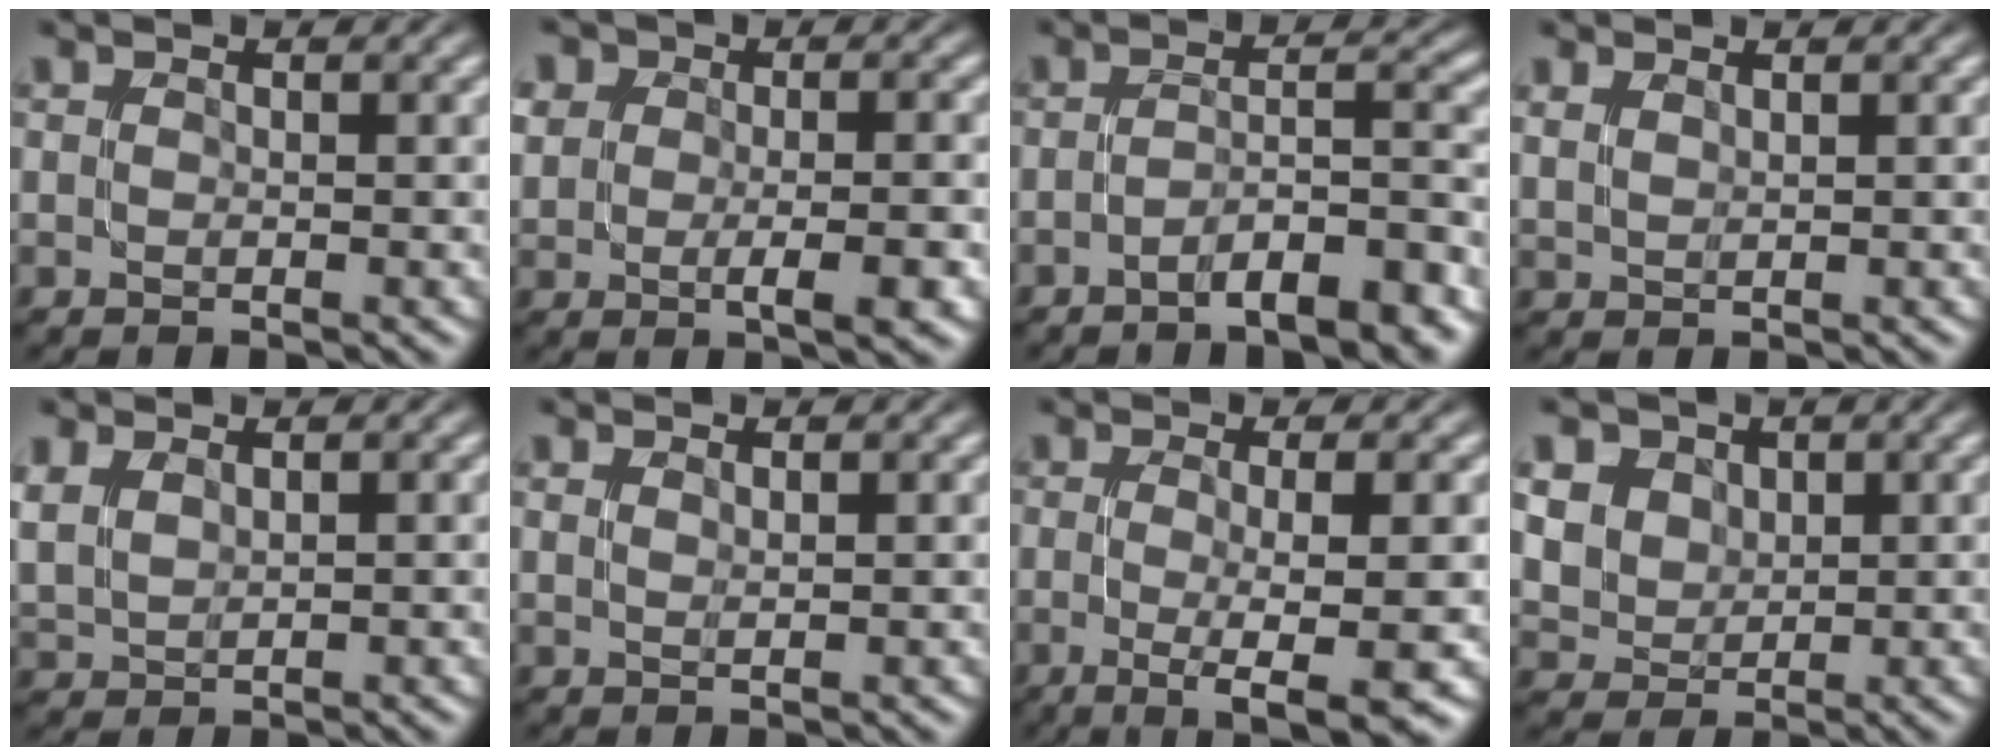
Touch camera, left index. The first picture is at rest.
{"total": 6.5, "force": [-0.5, 4.1, 5.0], "torque": [-0.055, 0.006, -0.007]}
{"total": 6.9, "force": [-4.5, 1.5, 5.0], "torque": [-0.067, 0.015, -0.071]}
{"total": 1.2, "force": [1.0, 0.3, 0.5], "torque": [-0.018, 0.001, 0.026]}
{"total": 2.4, "force": [1.5, 1.3, 1.3], "torque": [-0.042, 0.005, 0.042]}
{"total": 0.7, "force": [0.6, -0.1, 0.3], "torque": [-0.007, 0.003, 0.013]}
{"total": 5.6, "force": [-1.0, 0.8, 5.5], "torque": [-0.086, -0.007, -0.014]}
{"total": 7.7, "force": [3.5, 6.0, 3.3], "torque": [-0.084, 0.023, 0.054]}